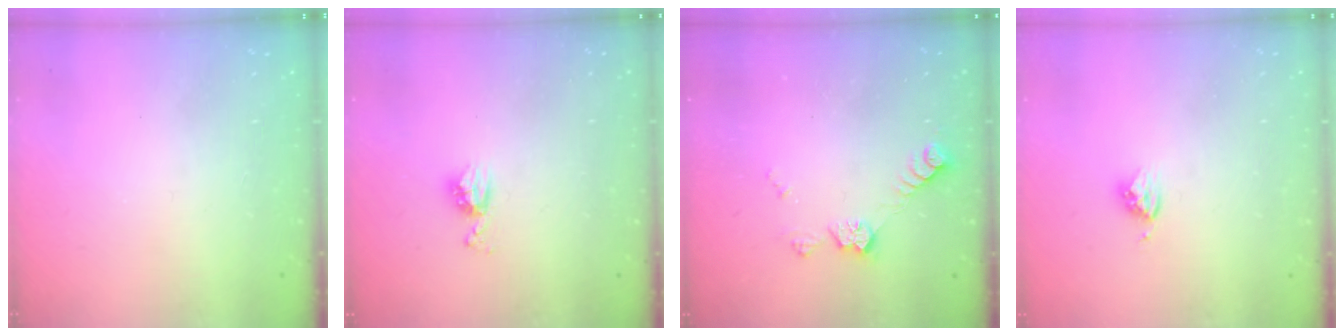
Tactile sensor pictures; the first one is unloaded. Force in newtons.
{"total": 5.9, "press": 5.9, "slide": 0.6}
{"total": 7.1, "press": 7.0, "slide": 1.1}
{"total": 3.6, "press": 3.6, "slide": 0.5}